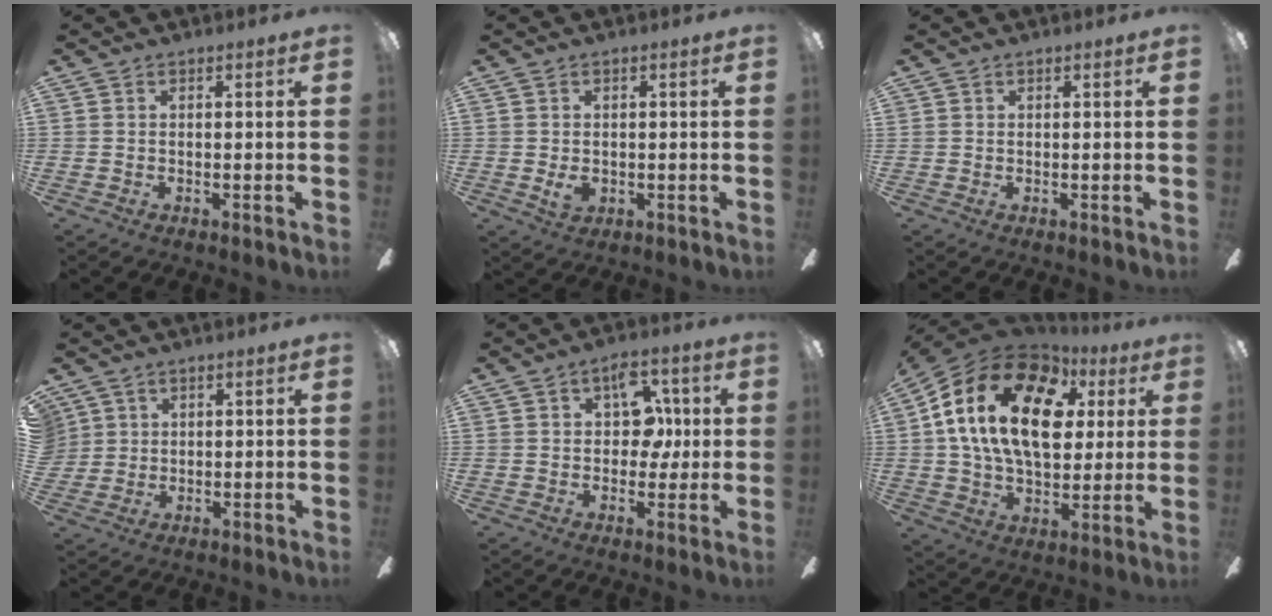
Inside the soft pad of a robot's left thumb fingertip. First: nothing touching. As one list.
[{"total": 3.1, "force": [-0.2, 2.1, 2.2], "torque": [-0.038, -0.002, -0.006]}, {"total": 19.6, "force": [6.7, 14.6, 11.2], "torque": [-0.257, -0.023, 0.124]}, {"total": 3.3, "force": [1.7, 2.8, 0.0], "torque": [-0.012, 0.007, 0.034]}, {"total": 10.2, "force": [2.9, 7.0, 6.9], "torque": [-0.084, 0.003, 0.048]}, {"total": 22.2, "force": [6.8, 14.2, 15.6], "torque": [-0.309, -0.001, 0.114]}]